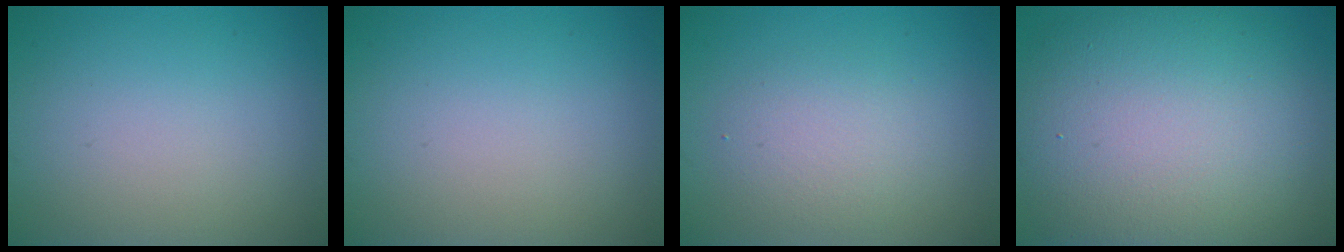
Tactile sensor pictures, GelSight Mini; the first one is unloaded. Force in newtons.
{"total": 0.0}
{"total": 2.6, "press": 2.6, "slide": 0.1}
{"total": 14.3, "press": 14.2, "slide": 0.7}